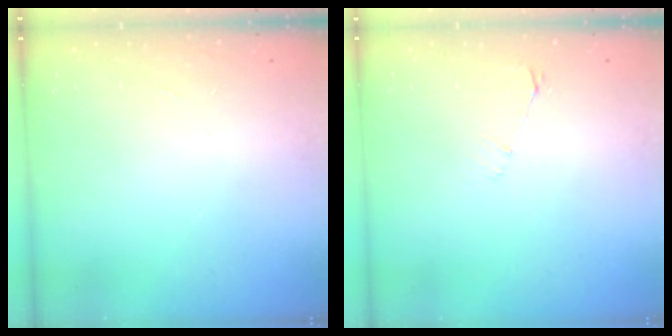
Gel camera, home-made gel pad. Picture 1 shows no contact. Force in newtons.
{"total": 3.2, "press": 3.1, "slide": 0.4}